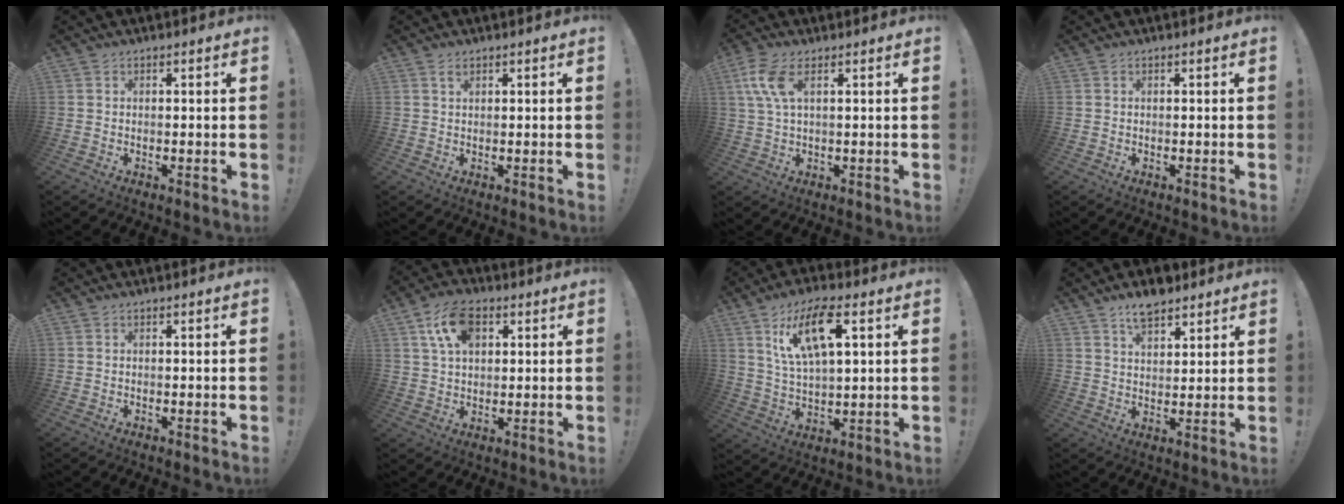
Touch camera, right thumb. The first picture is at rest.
{"total": 1.5, "force": [1.0, 0.7, 0.8], "torque": [-0.012, -0.002, 0.019]}
{"total": 7.5, "force": [2.8, 3.1, 6.2], "torque": [-0.125, 0.000, 0.055]}
{"total": 0.0}
{"total": 0.0}
{"total": 11.0, "force": [4.6, 6.6, 7.4], "torque": [-0.126, 0.003, 0.089]}
{"total": 14.0, "force": [6.5, 5.3, 11.3], "torque": [-0.209, -0.012, 0.111]}
{"total": 7.3, "force": [5.6, 3.3, 3.3], "torque": [-0.047, -0.027, 0.102]}